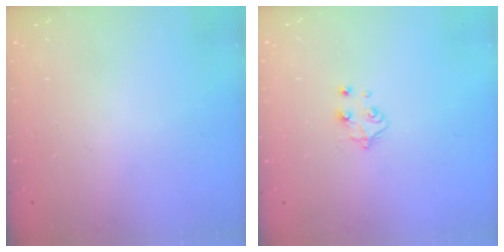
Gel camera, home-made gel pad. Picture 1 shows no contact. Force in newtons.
{"total": 5.3, "press": 5.2, "slide": 0.8}